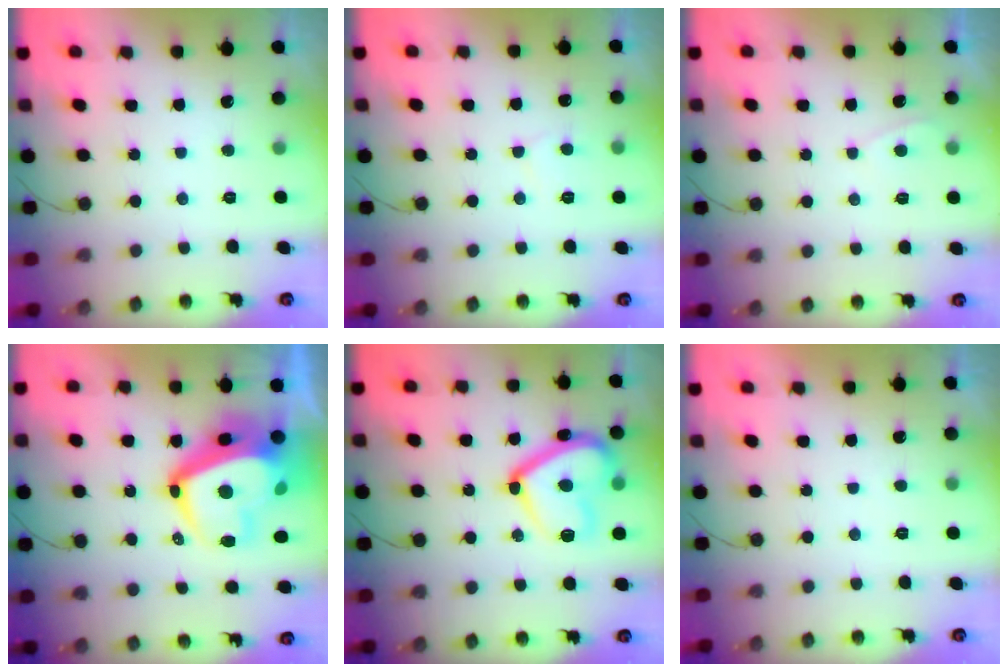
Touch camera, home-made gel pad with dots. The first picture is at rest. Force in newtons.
{"total": 3.2, "press": 3.2, "slide": 0.5}
{"total": 2.0, "press": 2.0, "slide": 0.2}
{"total": 18.7, "press": 18.6, "slide": 2.2}
{"total": 17.4, "press": 17.3, "slide": 1.3}
{"total": 1.5, "press": 1.5, "slide": 0.4}